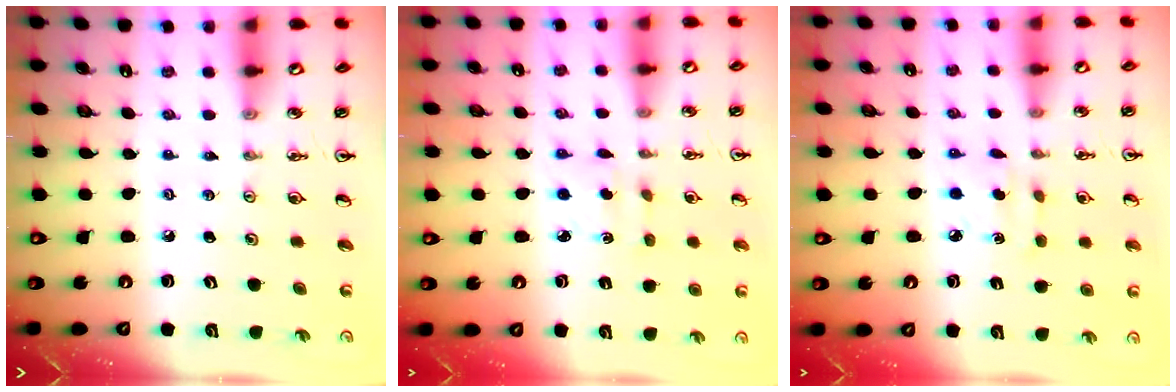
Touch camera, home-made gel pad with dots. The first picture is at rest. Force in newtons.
{"total": 2.9, "press": 2.8, "slide": 0.8}
{"total": 2.9, "press": 2.8, "slide": 0.6}